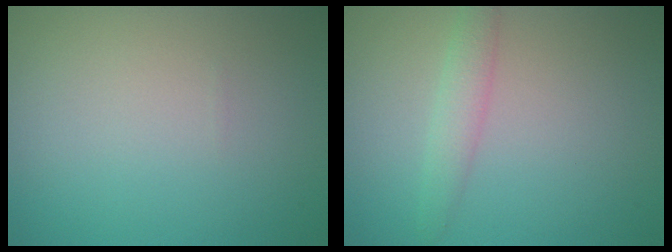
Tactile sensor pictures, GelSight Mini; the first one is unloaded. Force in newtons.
{"total": 2.2, "press": 2.2, "slide": 0.1}